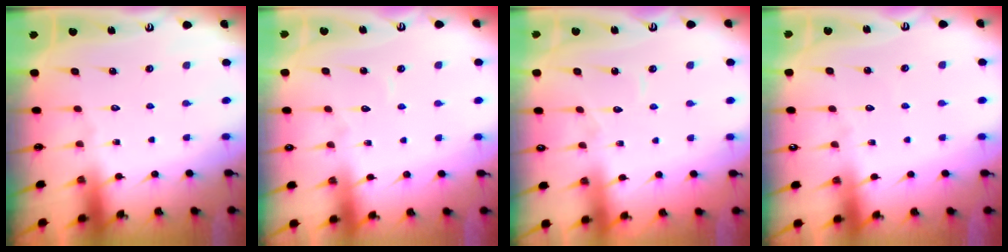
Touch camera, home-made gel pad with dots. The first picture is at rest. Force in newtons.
{"total": 2.9, "press": 2.9, "slide": 0.3}
{"total": 3.7, "press": 3.6, "slide": 0.4}
{"total": 2.4, "press": 2.4, "slide": 0.2}